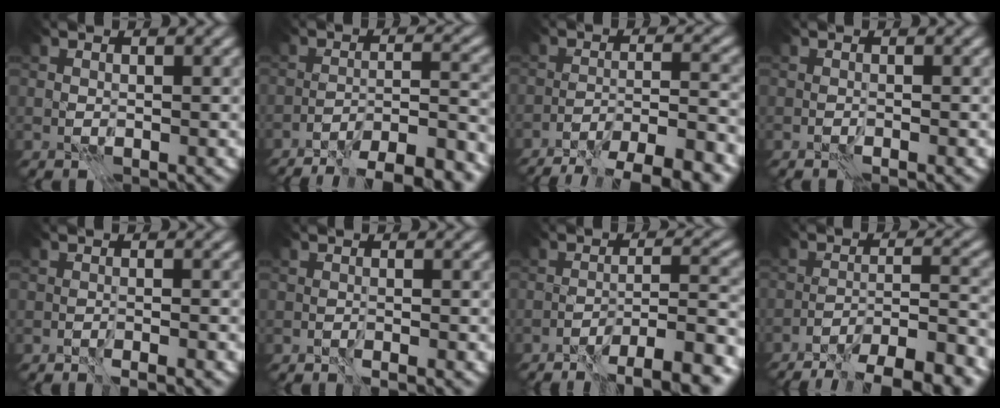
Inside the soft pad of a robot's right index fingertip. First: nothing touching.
{"total": 11.4, "force": [-10.0, 1.9, 5.2], "torque": [-0.059, 0.001, -0.130]}
{"total": 10.5, "force": [-8.9, 1.7, 5.4], "torque": [-0.068, -0.002, -0.122]}
{"total": 0.7, "force": [-0.5, -0.4, 0.1], "torque": [0.001, 0.001, -0.010]}
{"total": 1.6, "force": [-1.4, -0.3, 0.7], "torque": [-0.008, 0.005, -0.027]}
{"total": 0.9, "force": [-0.8, -0.4, 0.3], "torque": [-0.003, 0.001, -0.015]}
{"total": 7.9, "force": [-5.9, 1.0, 5.2], "torque": [-0.059, 0.017, -0.087]}
{"total": 11.6, "force": [-9.8, 2.0, 5.8], "torque": [-0.074, -0.004, -0.132]}